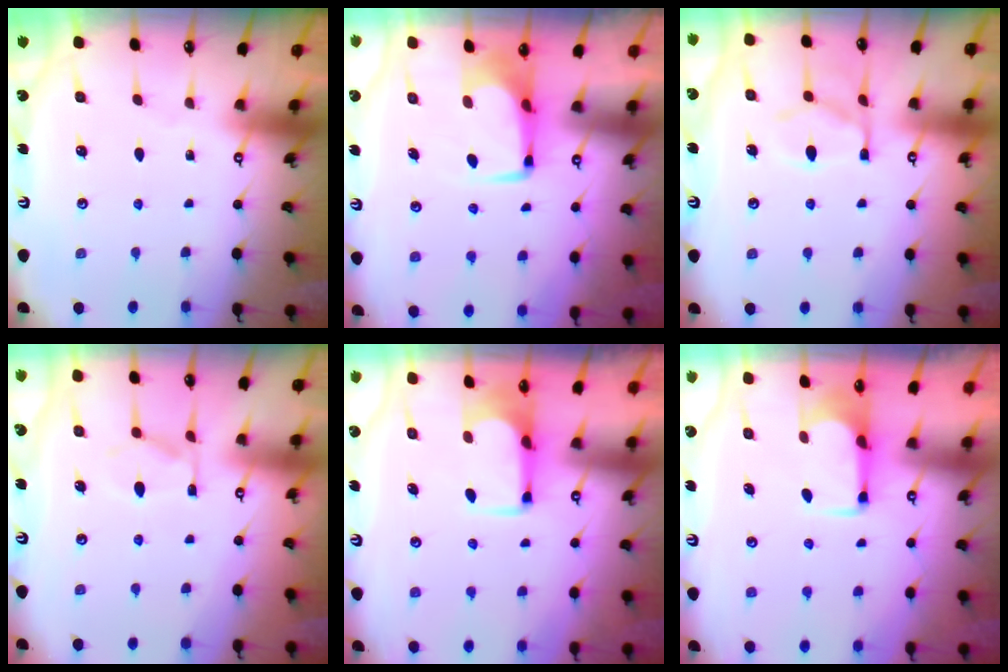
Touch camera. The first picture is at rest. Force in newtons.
{"total": 0.0}
{"total": 11.9, "press": 11.8, "slide": 1.1}
{"total": 3.2, "press": 2.8, "slide": 1.7}
{"total": 3.2, "press": 3.1, "slide": 0.6}
{"total": 1.9, "press": 1.8, "slide": 0.7}